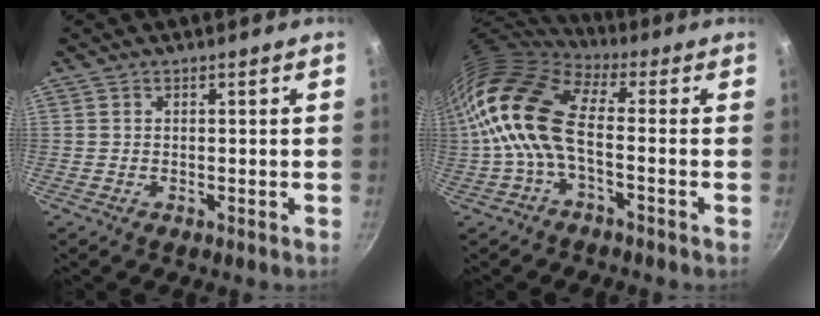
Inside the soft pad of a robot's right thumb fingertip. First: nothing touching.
{"total": 14.0, "force": [-1.2, 6.9, 12.1], "torque": [-0.228, 0.026, -0.036]}